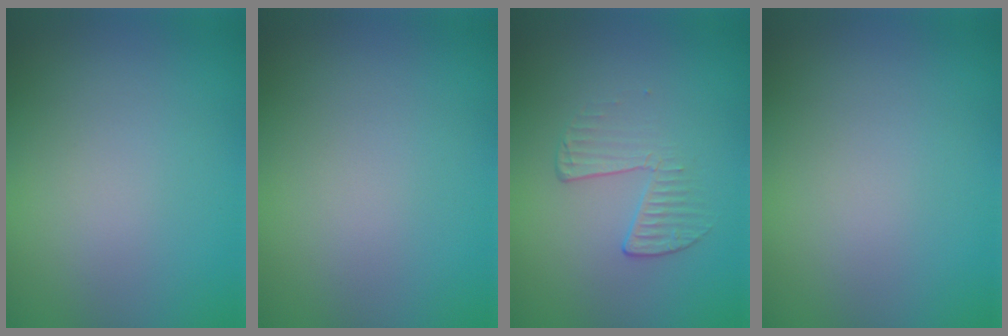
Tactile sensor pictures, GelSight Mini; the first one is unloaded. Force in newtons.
{"total": 0.0}
{"total": 1.9, "press": 0.7, "slide": 1.8}
{"total": 0.0}